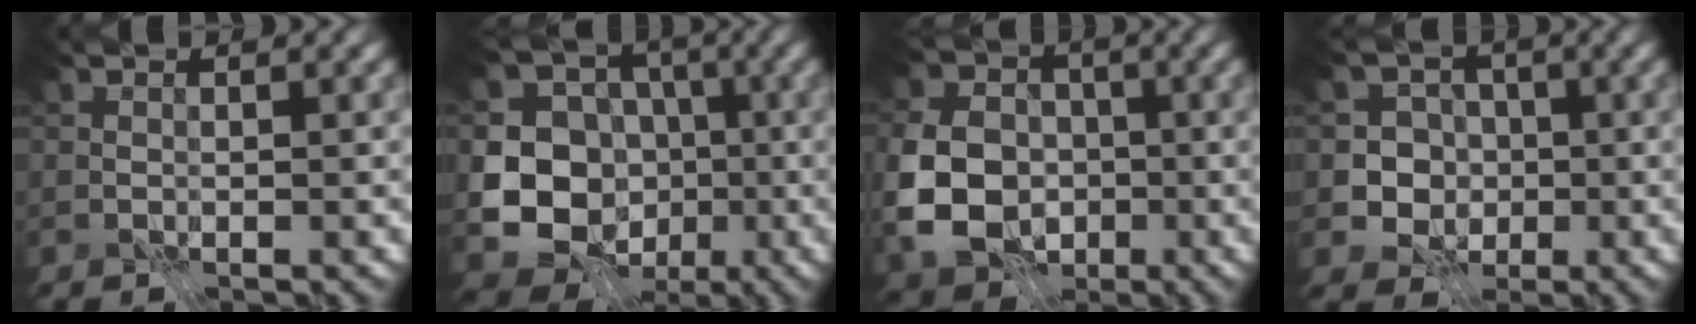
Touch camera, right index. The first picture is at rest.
{"total": 10.1, "force": [-2.1, 9.1, 4.0], "torque": [-0.057, -0.013, -0.057]}
{"total": 8.8, "force": [-2.0, 7.1, 4.9], "torque": [-0.116, 0.001, -0.051]}
{"total": 4.2, "force": [-0.8, 3.9, 1.4], "torque": [-0.003, 0.005, -0.039]}